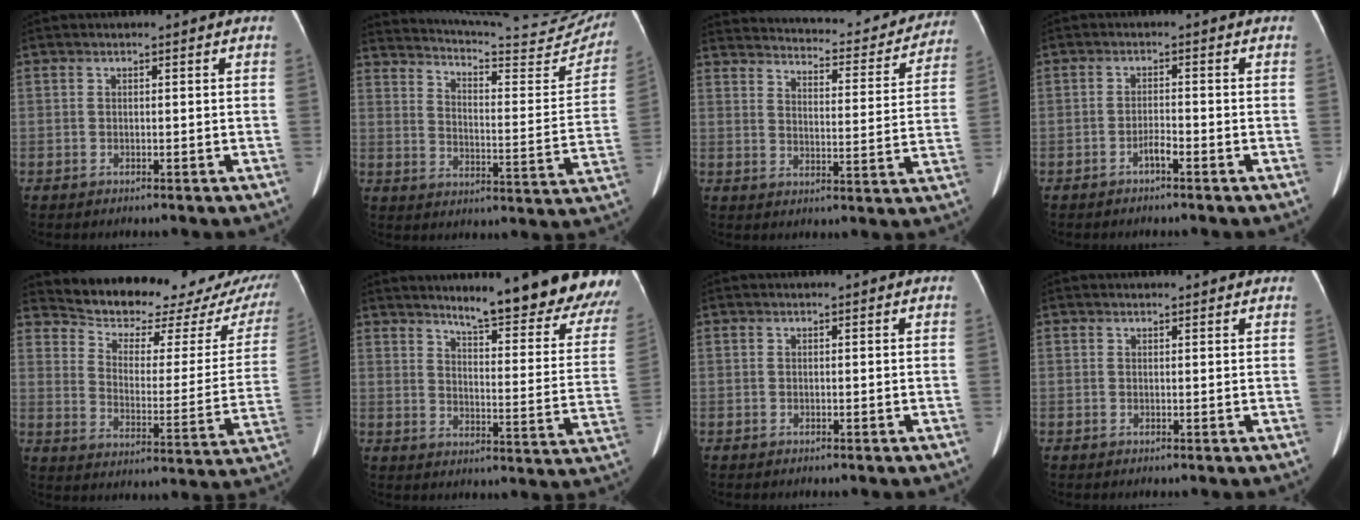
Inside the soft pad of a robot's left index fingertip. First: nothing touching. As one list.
[{"total": 28.0, "force": [26.0, 2.7, 9.9], "torque": [-0.151, -0.093, 0.321]}, {"total": 22.6, "force": [20.5, 5.5, 7.9], "torque": [-0.111, -0.029, 0.247]}, {"total": 1.8, "force": [-1.6, -0.1, 0.9], "torque": [-0.013, -0.005, -0.026]}, {"total": 18.5, "force": [17.4, 3.8, 4.8], "torque": [-0.051, -0.067, 0.218]}, {"total": 20.0, "force": [18.0, 1.3, 8.7], "torque": [-0.098, -0.103, 0.214]}, {"total": 0.0}, {"total": 2.8, "force": [2.7, 0.5, 0.9], "torque": [-0.010, 0.004, 0.027]}]